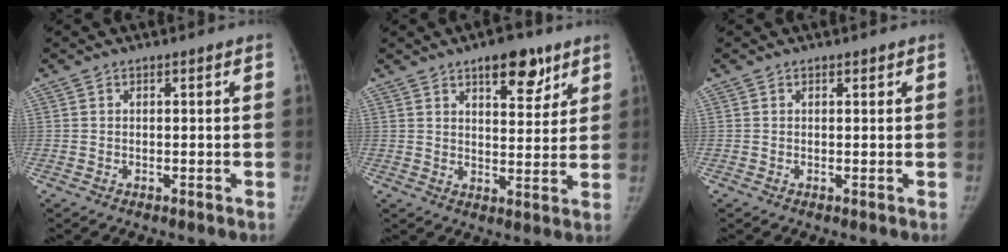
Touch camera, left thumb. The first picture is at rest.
{"total": 9.7, "force": [6.0, 4.2, 6.3], "torque": [-0.060, -0.031, 0.087]}
{"total": 0.7, "force": [0.5, 0.4, 0.3], "torque": [-0.002, -0.003, 0.006]}